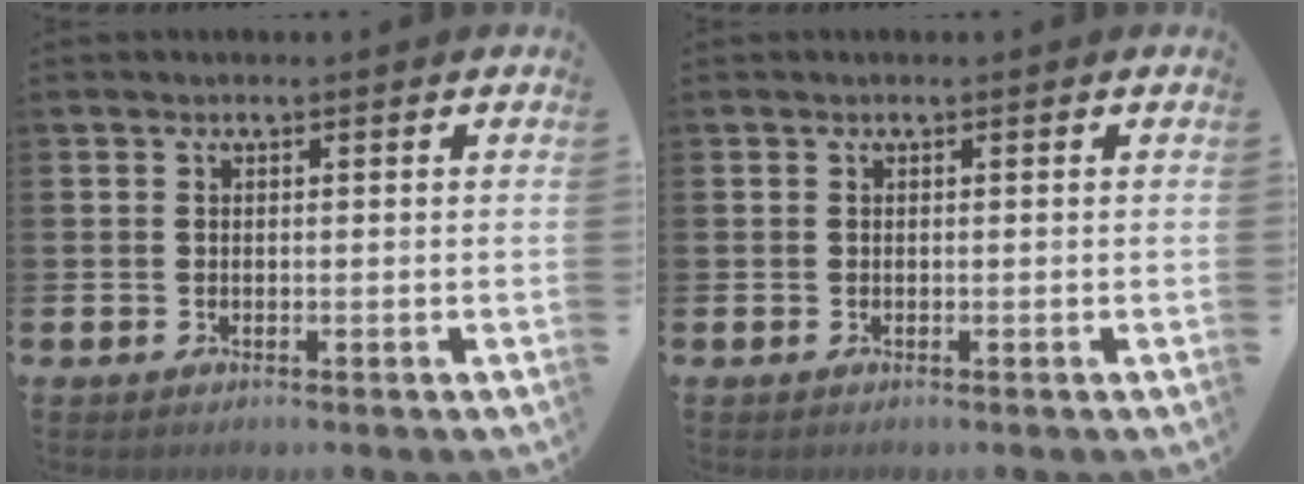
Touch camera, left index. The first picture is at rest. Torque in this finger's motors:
{"motor_torque": [0.03, 0.02, 0.00, 0.00]}